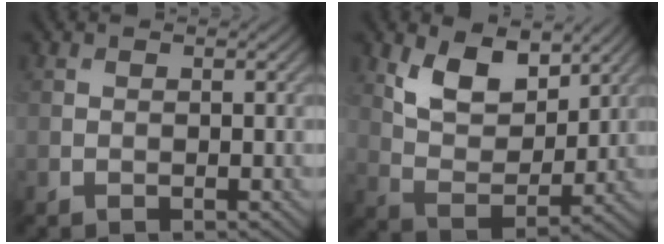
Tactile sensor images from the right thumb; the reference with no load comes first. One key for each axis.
{"total": 8.5, "fx": 4.7, "fy": 4.5, "fz": 5.4, "tx": -0.112, "ty": -0.012, "tz": 0.084}